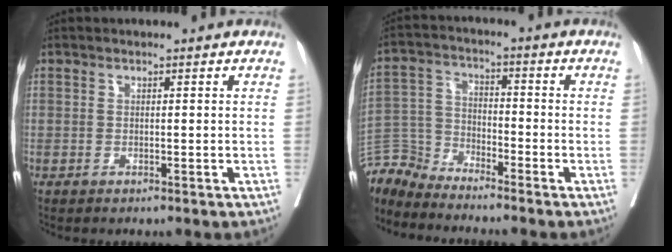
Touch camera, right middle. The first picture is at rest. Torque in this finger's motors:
{"motor_torque": [1.00, -1.14, 0.34, 0.01]}